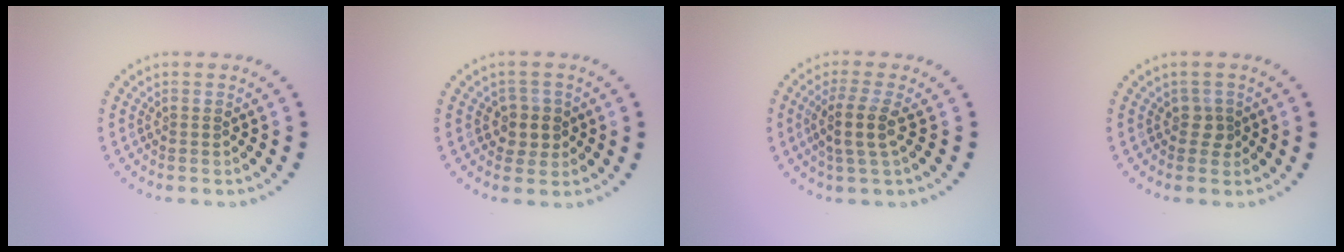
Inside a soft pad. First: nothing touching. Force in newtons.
{"total": 2.1, "press": 2.0, "slide": 0.8}
{"total": 2.9, "press": 2.3, "slide": 1.7}
{"total": 1.3, "press": 1.1, "slide": 0.8}